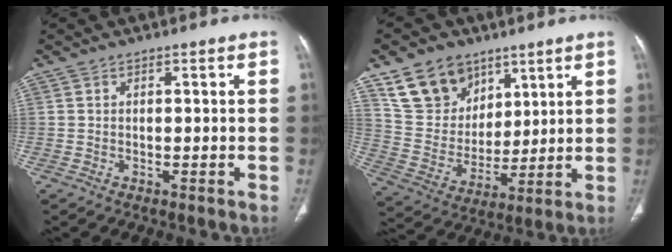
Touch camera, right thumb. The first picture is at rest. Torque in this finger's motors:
{"motor_torque": [0.35, 1.32, 0.14, -0.01, 0.05]}